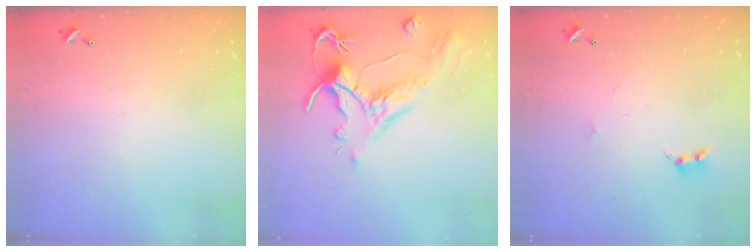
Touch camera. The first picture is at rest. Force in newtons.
{"total": 1.6, "press": 0.4, "slide": 1.5}
{"total": 2.1, "press": 2.0, "slide": 0.5}